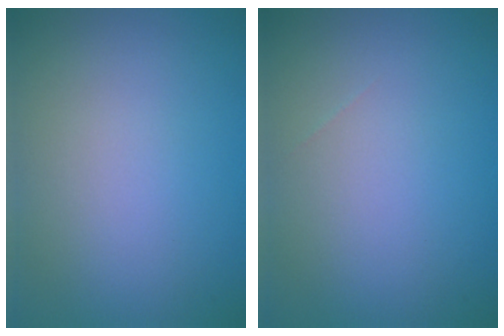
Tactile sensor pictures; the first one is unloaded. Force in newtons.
{"total": 0.0}